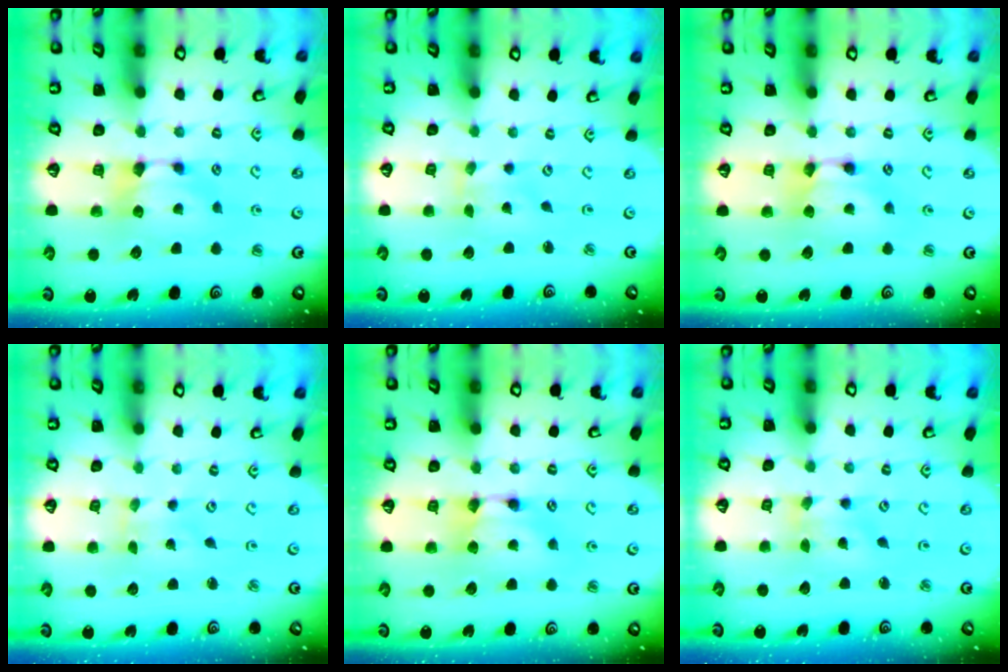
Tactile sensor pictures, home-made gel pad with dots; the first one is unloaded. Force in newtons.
{"total": 3.6, "press": 3.5, "slide": 1.0}
{"total": 1.8, "press": 1.8, "slide": 0.1}
{"total": 5.0, "press": 5.0, "slide": 0.8}
{"total": 1.6, "press": 1.5, "slide": 0.1}
{"total": 1.7, "press": 1.3, "slide": 1.0}